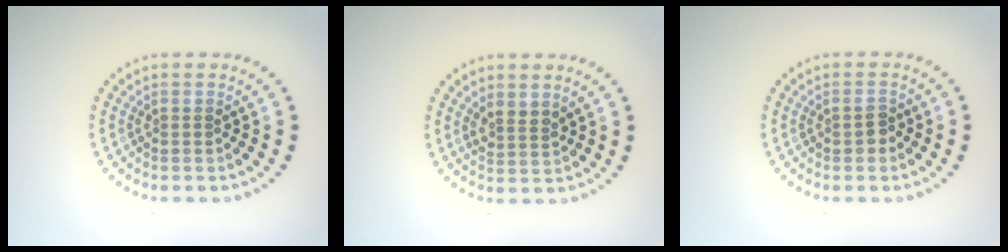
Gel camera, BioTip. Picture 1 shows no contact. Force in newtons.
{"total": 1.8, "press": 1.4, "slide": 1.1}
{"total": 1.3, "press": 1.3, "slide": 0.1}